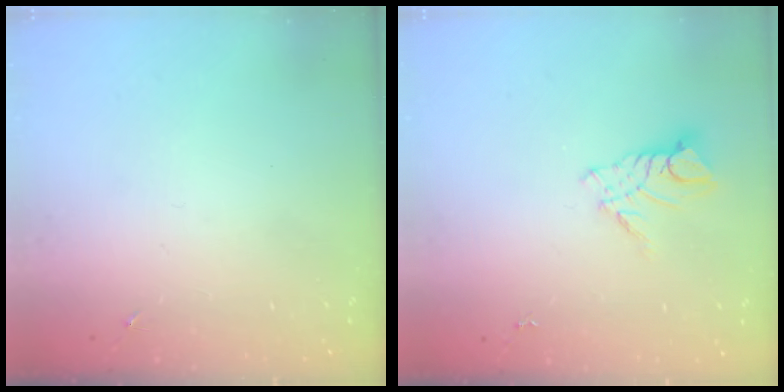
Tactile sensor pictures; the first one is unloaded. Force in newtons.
{"total": 8.9, "press": 8.9, "slide": 0.8}